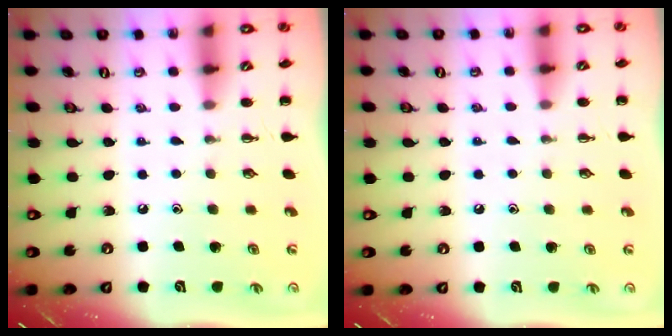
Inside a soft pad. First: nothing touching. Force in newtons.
{"total": 3.0, "press": 2.8, "slide": 1.1}